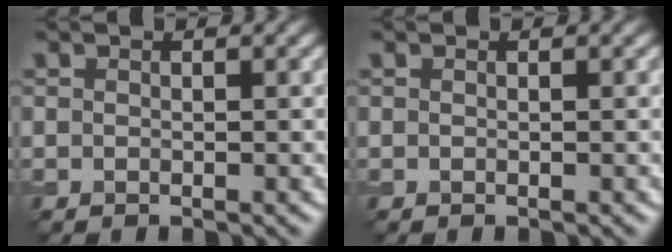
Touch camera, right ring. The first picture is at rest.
{"total": 0.0}